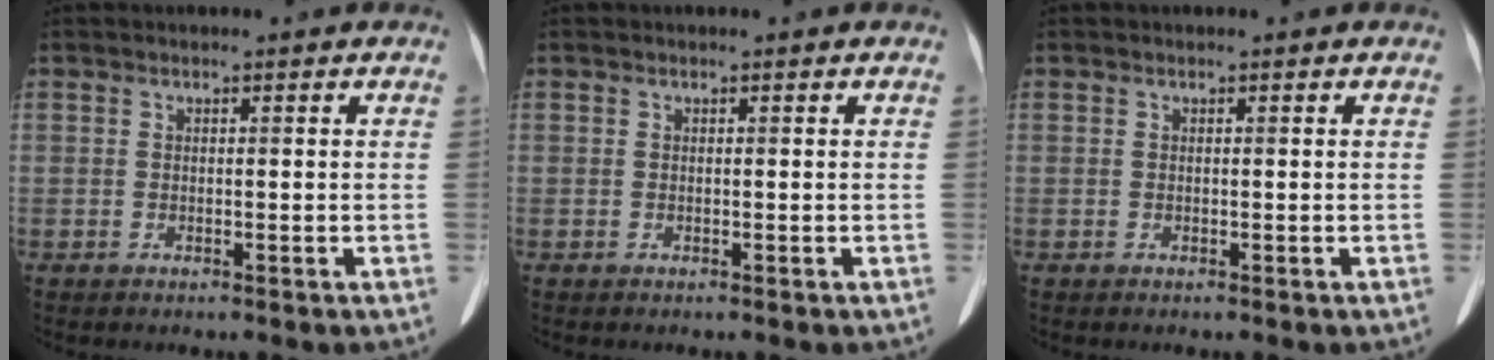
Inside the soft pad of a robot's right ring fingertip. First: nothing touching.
{"total": 0.0}
{"total": 0.0}